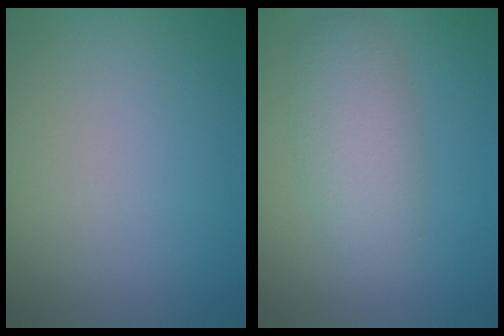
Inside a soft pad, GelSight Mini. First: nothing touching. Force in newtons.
{"total": 3.9, "press": 3.9, "slide": 0.3}